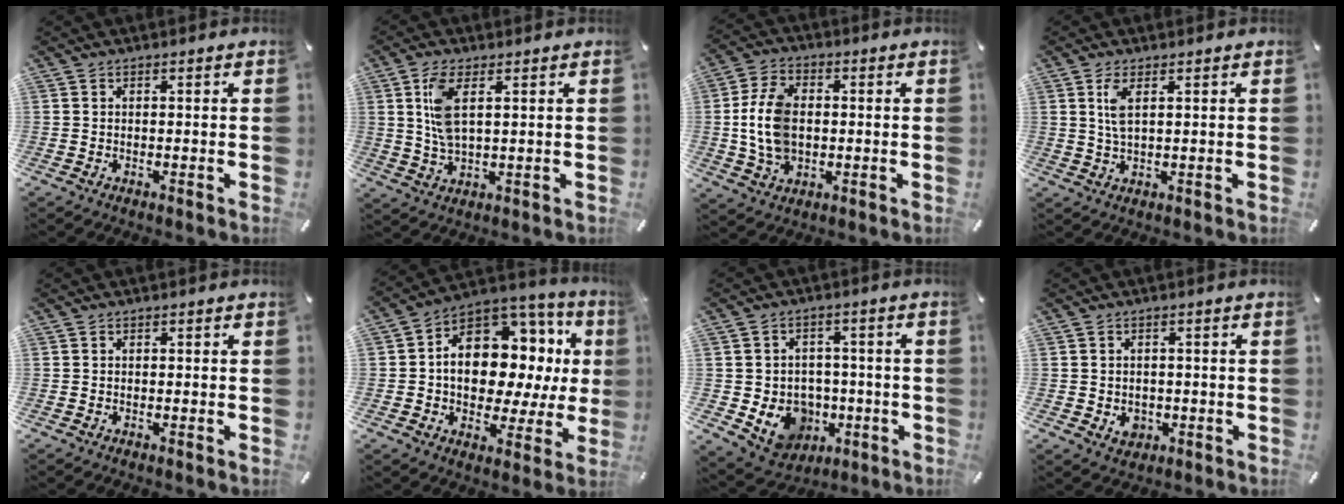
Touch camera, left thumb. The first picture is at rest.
{"total": 7.3, "force": [2.2, 3.1, 6.3], "torque": [-0.144, 0.001, 0.036]}
{"total": 11.1, "force": [-0.3, 8.1, 7.6], "torque": [-0.183, 0.009, -0.006]}
{"total": 4.1, "force": [1.3, 1.4, 3.6], "torque": [-0.085, 0.002, 0.020]}
{"total": 0.0}
{"total": 15.5, "force": [2.0, 10.9, 10.9], "torque": [-0.174, -0.030, 0.034]}
{"total": 10.1, "force": [-2.3, 9.2, 3.4], "torque": [-0.055, 0.005, -0.033]}
{"total": 3.7, "force": [-0.7, 3.2, 1.6], "torque": [-0.011, 0.000, -0.013]}